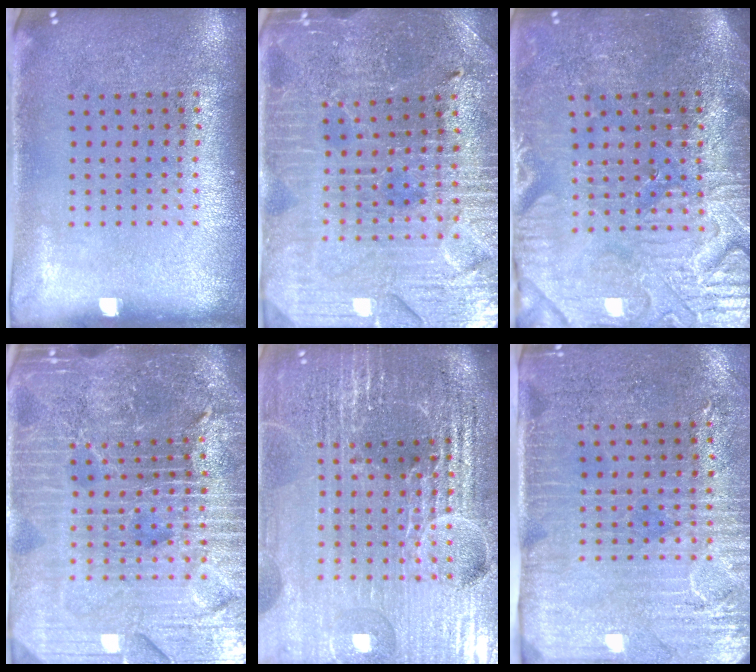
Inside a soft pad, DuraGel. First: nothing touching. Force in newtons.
{"total": 3.5, "press": 3.5, "slide": 0.7}
{"total": 4.0, "press": 3.9, "slide": 1.2}
{"total": 6.3, "press": 5.6, "slide": 3.0}
{"total": 6.7, "press": 5.8, "slide": 3.3}
{"total": 3.2, "press": 2.8, "slide": 1.6}